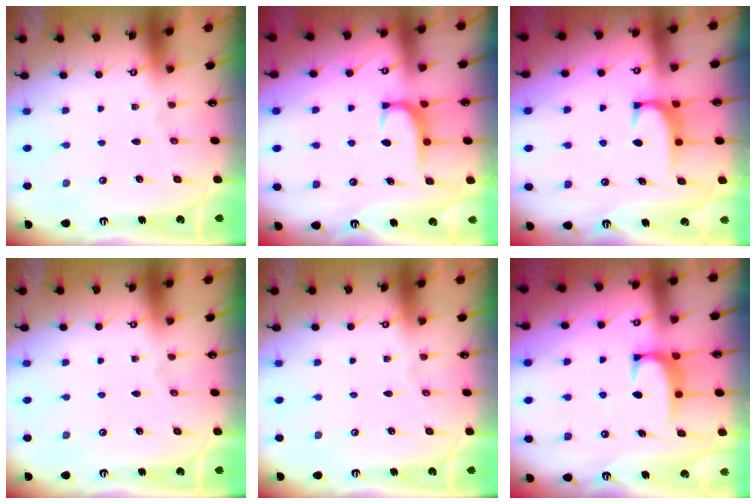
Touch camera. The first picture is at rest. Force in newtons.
{"total": 2.1, "press": 2.1, "slide": 0.1}
{"total": 2.0, "press": 1.9, "slide": 0.5}
{"total": 0.0}
{"total": 0.0}
{"total": 2.0, "press": 2.0, "slide": 0.6}